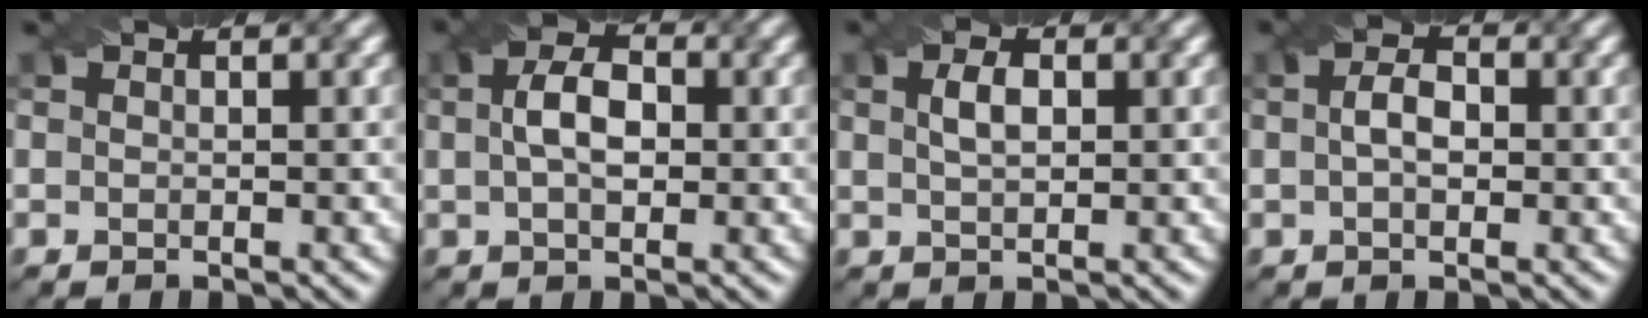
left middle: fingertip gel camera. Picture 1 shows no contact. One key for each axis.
{"total": 3.9, "fx": 0.3, "fy": 2.3, "fz": 3.1, "tx": -0.059, "ty": 0.007, "tz": 0.001}
{"total": 2.1, "fx": 0.5, "fy": 1.1, "fz": 1.7, "tx": -0.036, "ty": 0.003, "tz": 0.012}
{"total": 2.4, "fx": 0.0, "fy": 1.5, "fz": 2.0, "tx": -0.037, "ty": 0.005, "tz": -0.003}